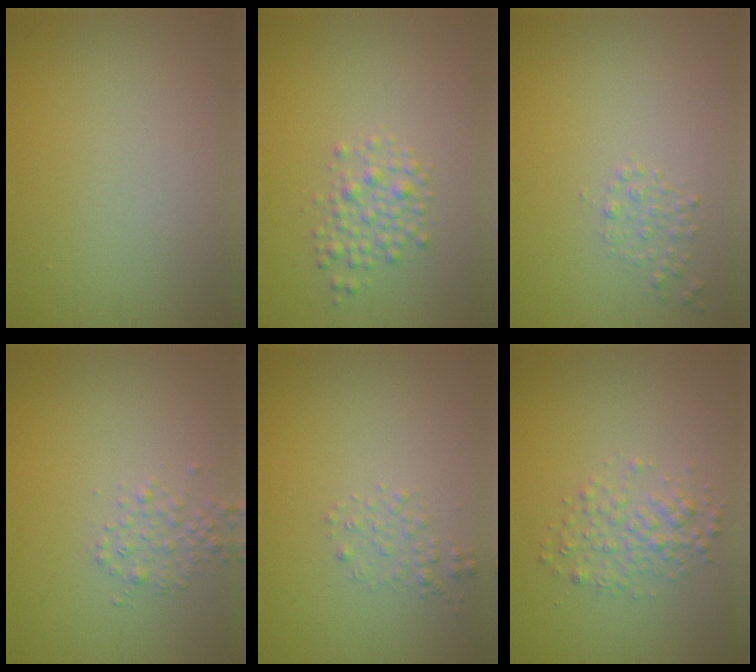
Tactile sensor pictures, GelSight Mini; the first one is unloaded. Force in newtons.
{"total": 2.3, "press": 2.3, "slide": 0.1}
{"total": 1.1, "press": 1.1, "slide": 0.0}
{"total": 1.7, "press": 1.7, "slide": 0.0}
{"total": 1.2, "press": 1.2, "slide": 0.1}
{"total": 2.5, "press": 2.5, "slide": 0.1}